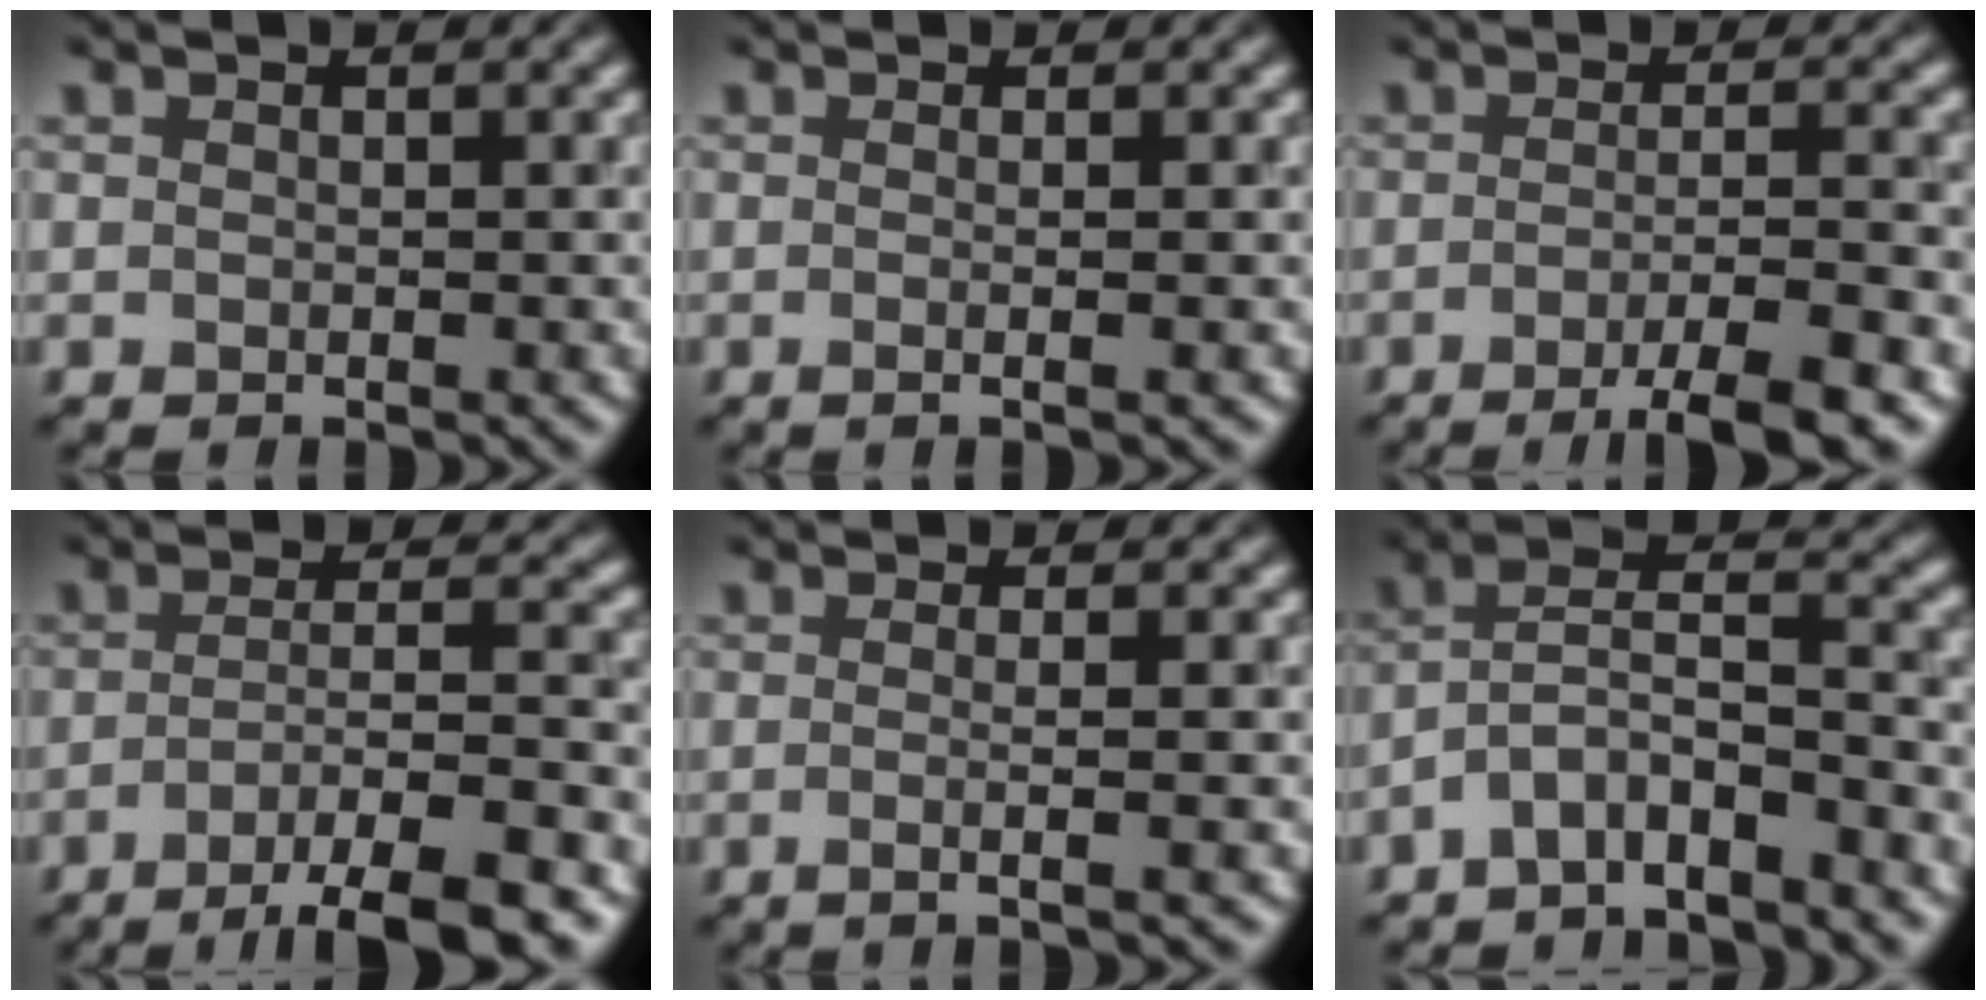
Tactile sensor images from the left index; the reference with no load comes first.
{"total": 2.8, "force": [0.5, 1.3, 2.5], "torque": [-0.014, 0.013, -0.018]}
{"total": 5.4, "force": [-3.1, 0.6, 4.4], "torque": [-0.060, 0.011, -0.042]}
{"total": 8.6, "force": [-4.7, 1.6, 7.0], "torque": [-0.092, 0.015, -0.059]}
{"total": 3.3, "force": [0.0, 1.2, 3.1], "torque": [-0.028, 0.012, -0.023]}
{"total": 5.5, "force": [-4.2, 1.4, 3.3], "torque": [-0.062, 0.020, -0.070]}